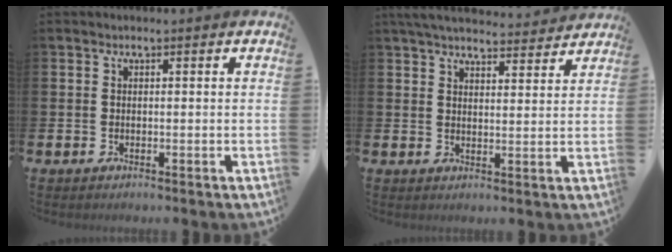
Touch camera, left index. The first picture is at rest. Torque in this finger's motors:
{"motor_torque": [1.00, -1.14, 0.20, 0.09]}